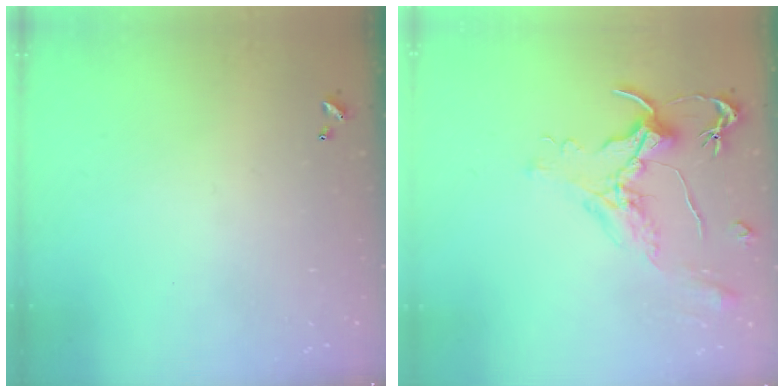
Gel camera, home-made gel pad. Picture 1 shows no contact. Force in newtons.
{"total": 1.6, "press": 1.5, "slide": 0.7}